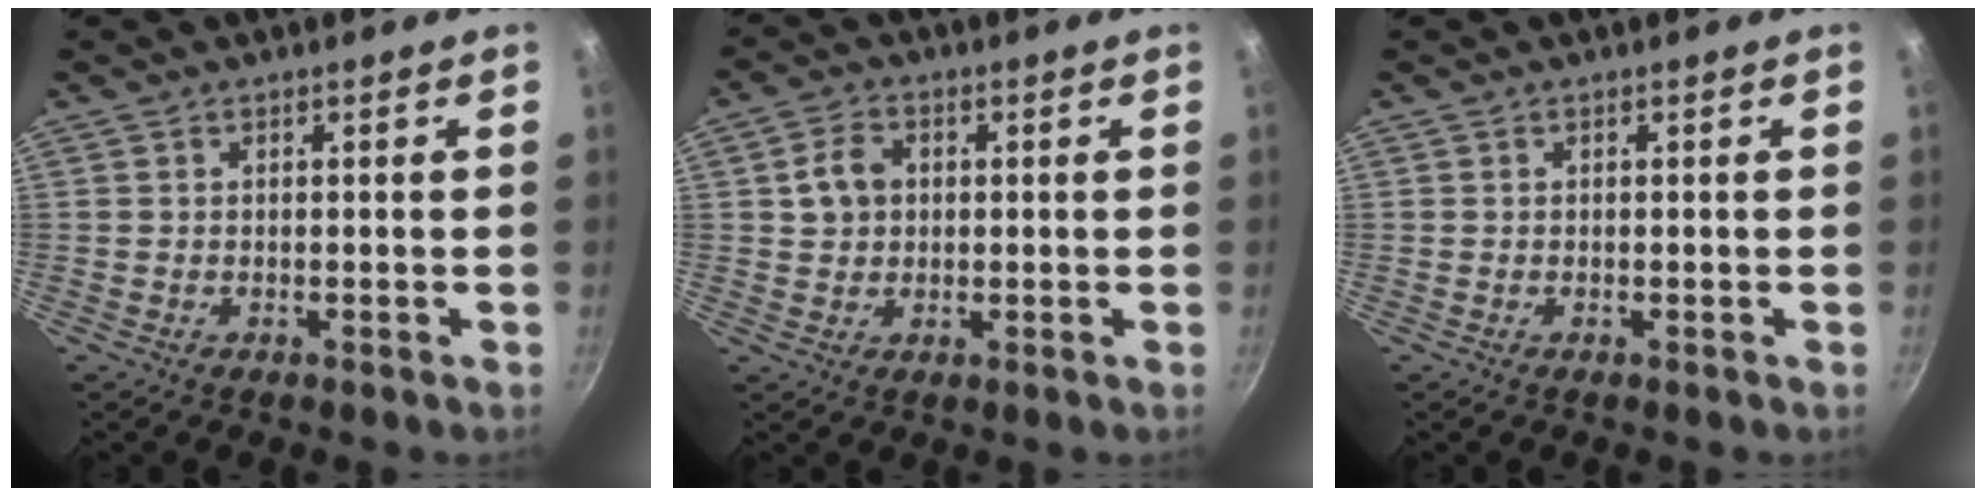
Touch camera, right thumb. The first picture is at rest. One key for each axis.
{"total": 5.4, "fx": 0.9, "fy": 4.4, "fz": 3.0, "tx": -0.039, "ty": 0.012, "tz": 0.011}
{"total": 0.0}